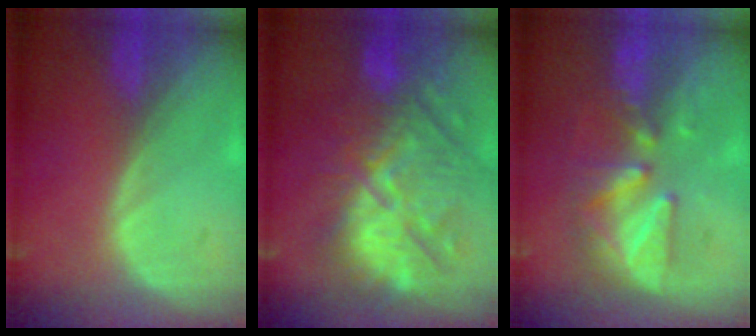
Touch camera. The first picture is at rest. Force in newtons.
{"total": 12.1, "press": 11.6, "slide": 3.2}
{"total": 7.6, "press": 7.3, "slide": 2.1}